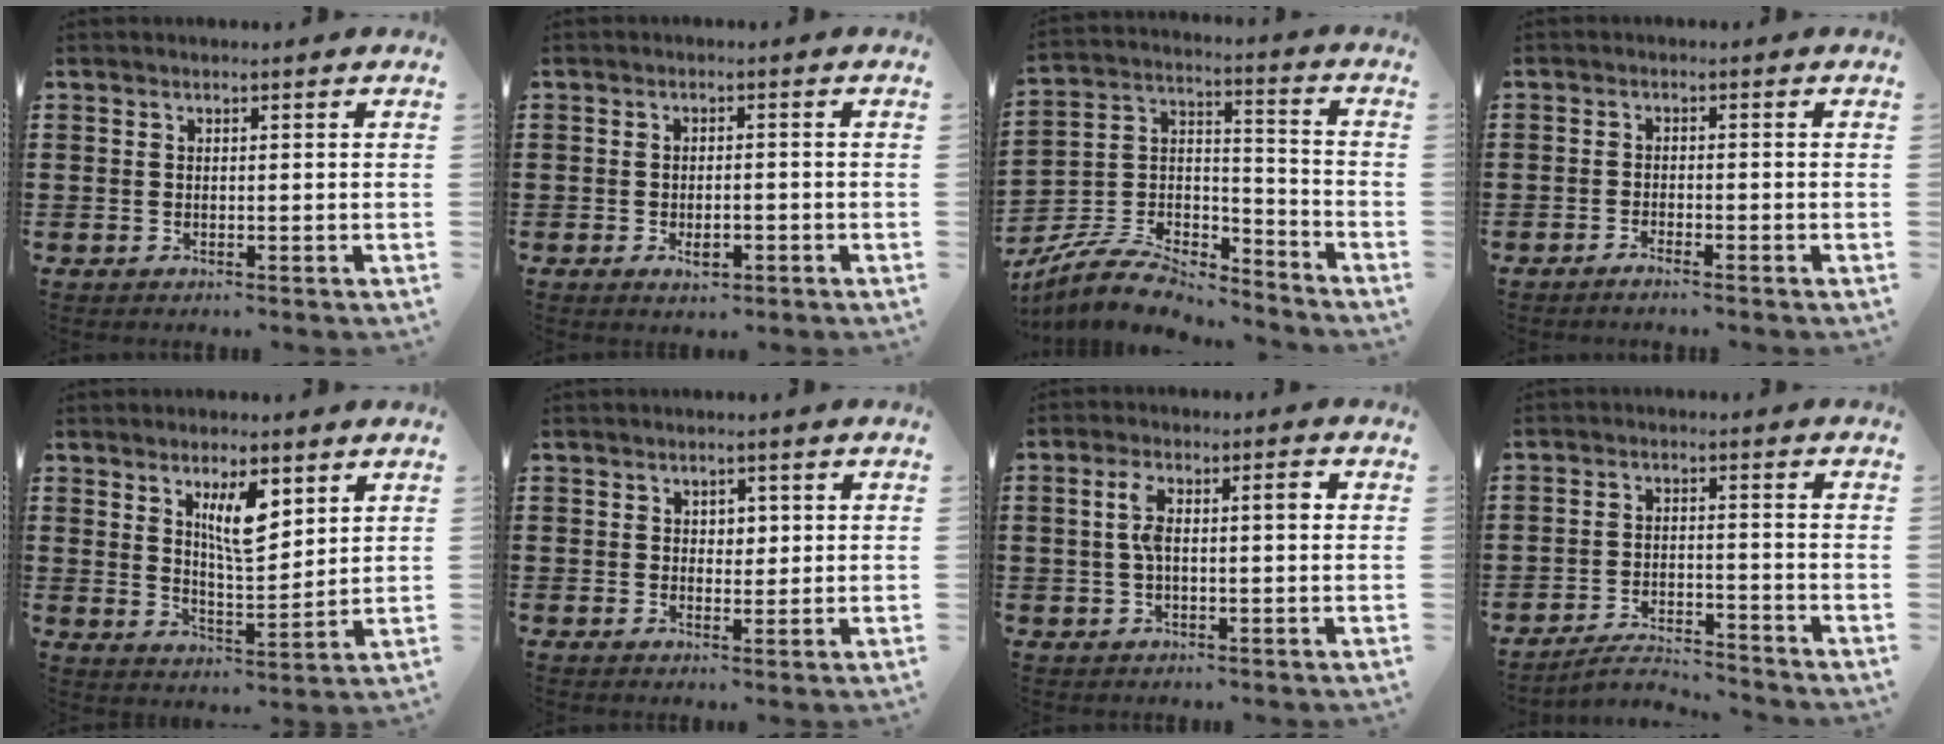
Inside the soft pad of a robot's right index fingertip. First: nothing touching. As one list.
[{"total": 2.6, "force": [-1.3, 1.2, 2.0], "torque": [-0.036, 0.001, -0.023]}, {"total": 7.6, "force": [-6.8, 2.1, 2.8], "torque": [-0.064, 0.005, -0.135]}, {"total": 1.4, "force": [-1.3, -0.1, 0.4], "torque": [-0.008, 0.002, -0.026]}, {"total": 7.3, "force": [3.6, 2.3, 5.9], "torque": [-0.107, -0.005, 0.060]}, {"total": 1.9, "force": [0.7, 1.5, 0.8], "torque": [-0.013, 0.007, 0.009]}, {"total": 5.3, "force": [0.6, 1.7, 4.9], "torque": [-0.094, 0.009, 0.007]}, {"total": 3.8, "force": [-3.7, 0.4, 0.7], "torque": [-0.015, 0.005, -0.077]}]